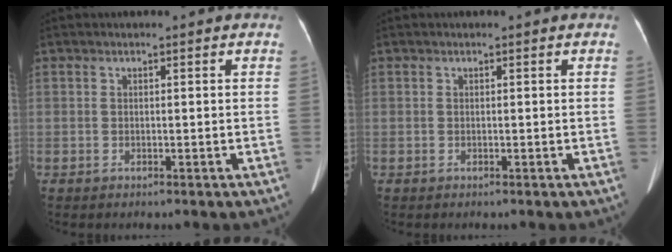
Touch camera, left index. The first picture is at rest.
{"total": 0.0}